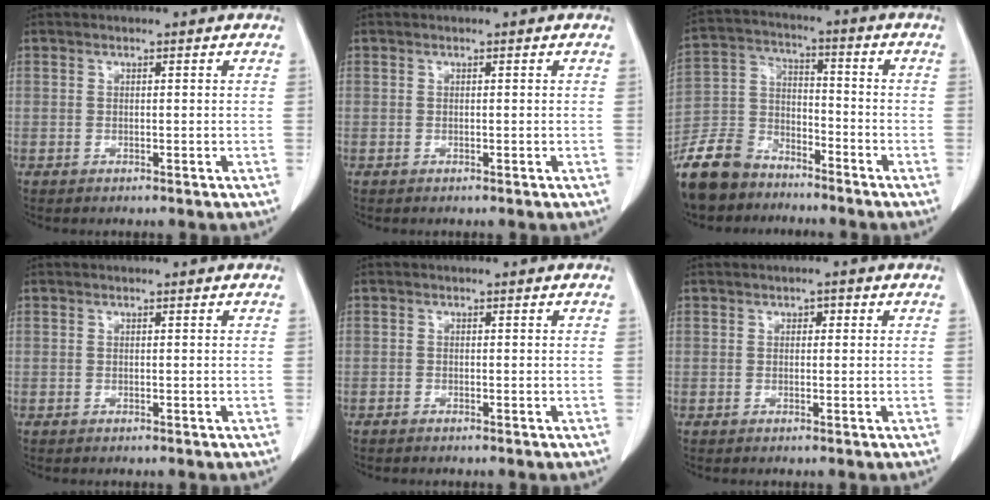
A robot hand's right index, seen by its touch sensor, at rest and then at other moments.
{"total": 0.0}
{"total": 14.9, "force": [-11.8, 7.6, 5.2], "torque": [-0.133, 0.007, -0.219]}
{"total": 0.0}
{"total": 0.6, "force": [-0.4, 0.4, 0.2], "torque": [-0.008, 0.001, -0.009]}
{"total": 1.6, "force": [0.4, 1.1, 1.1], "torque": [-0.026, 0.015, 0.008]}